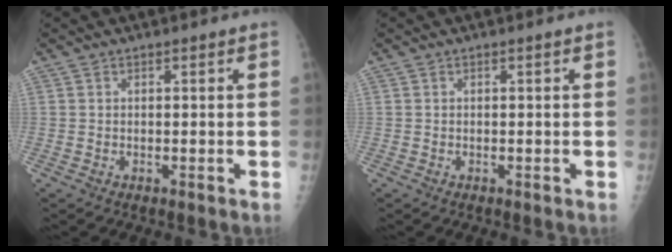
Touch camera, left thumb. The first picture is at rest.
{"total": 0.0}